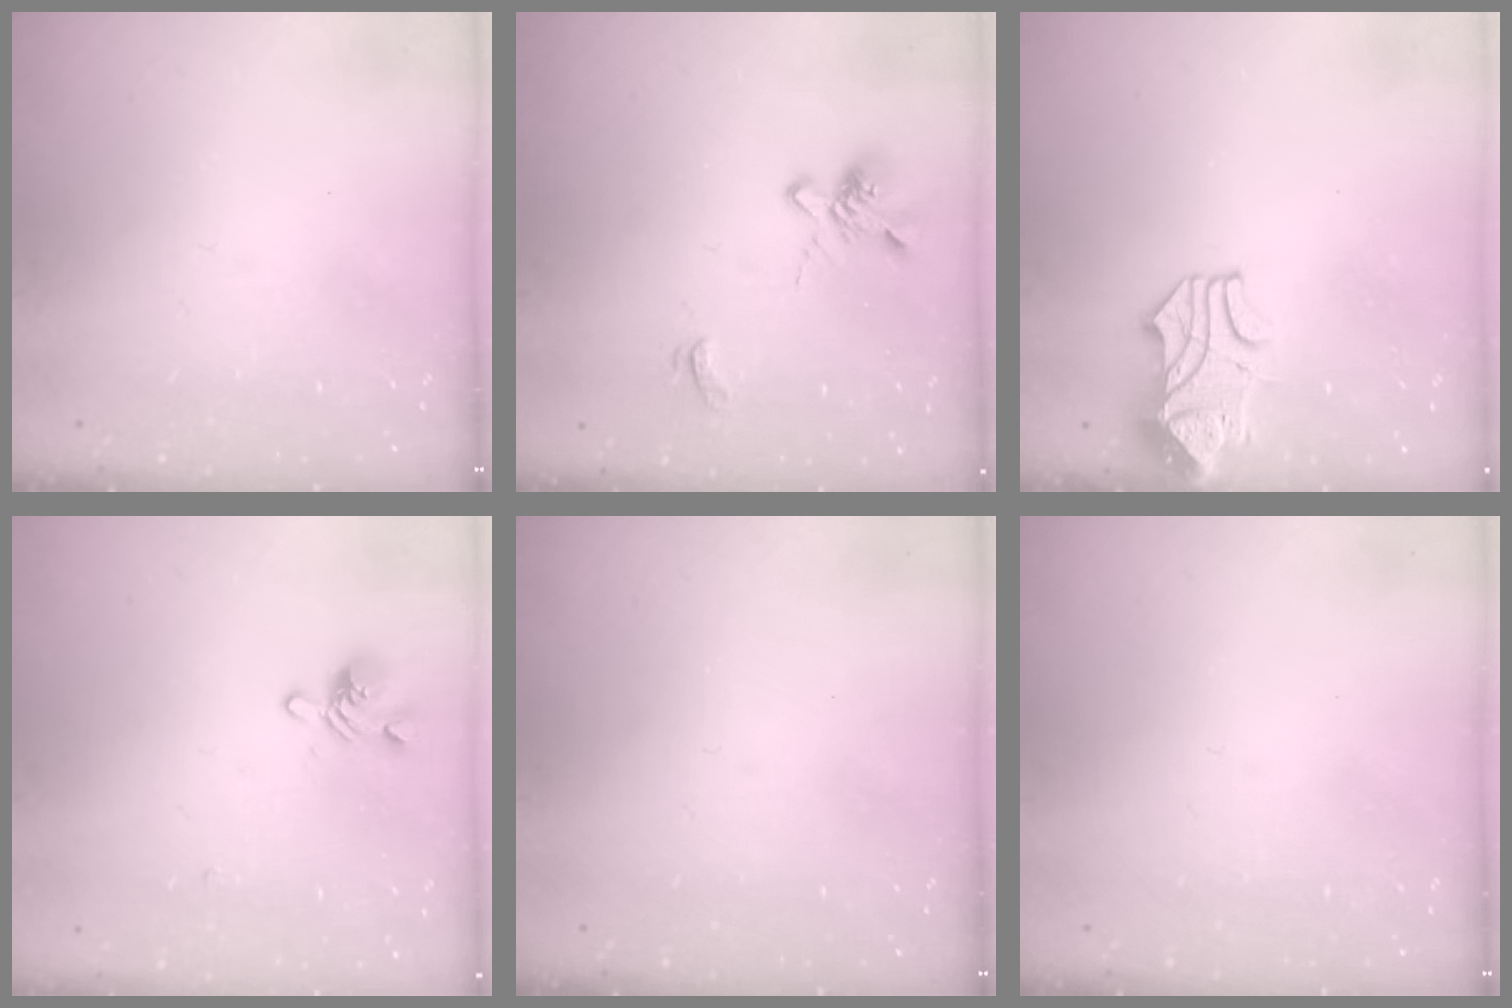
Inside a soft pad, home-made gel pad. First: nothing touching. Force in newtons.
{"total": 2.4, "press": 2.0, "slide": 1.2}
{"total": 2.3, "press": 2.0, "slide": 1.0}
{"total": 1.3, "press": 0.9, "slide": 1.0}
{"total": 0.0}
{"total": 0.0}